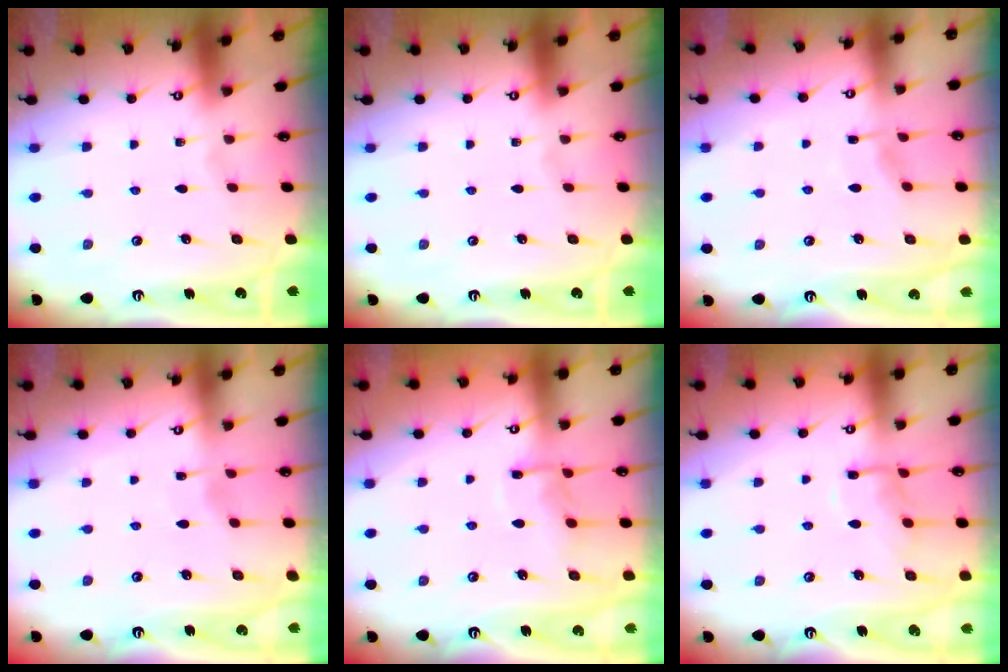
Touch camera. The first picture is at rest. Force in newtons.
{"total": 0.0}
{"total": 4.4, "press": 4.3, "slide": 0.5}
{"total": 2.0, "press": 2.0, "slide": 0.3}
{"total": 8.2, "press": 8.1, "slide": 0.9}
{"total": 7.9, "press": 7.9, "slide": 0.5}